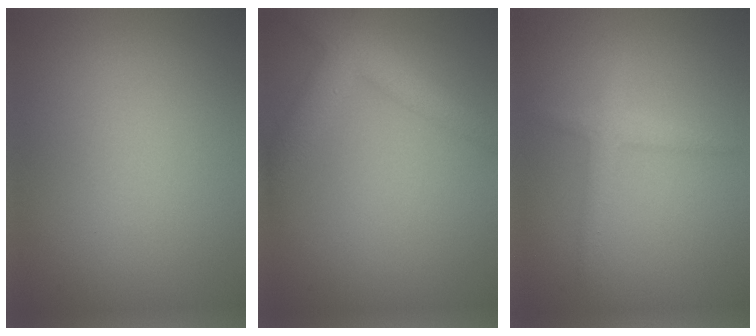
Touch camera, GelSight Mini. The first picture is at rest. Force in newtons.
{"total": 5.1, "press": 5.1, "slide": 0.3}
{"total": 2.0, "press": 2.0, "slide": 0.0}